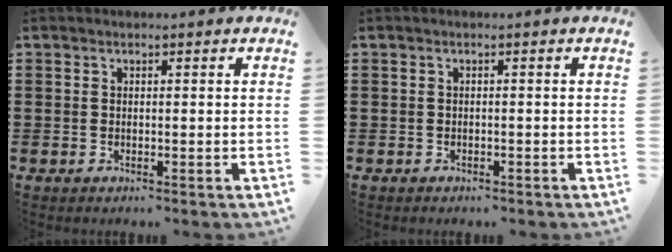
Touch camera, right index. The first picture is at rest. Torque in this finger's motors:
{"motor_torque": [-1.01, 1.04, -0.74, -0.21]}